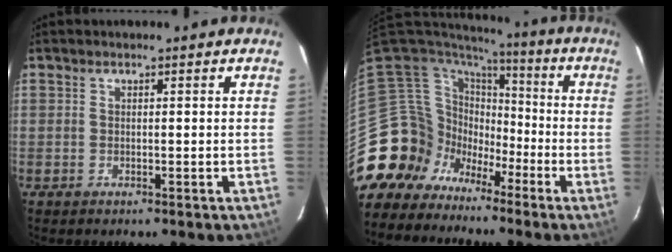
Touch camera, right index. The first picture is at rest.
{"total": 14.2, "force": [-7.2, 12.0, 2.4], "torque": [-0.080, 0.042, -0.134]}